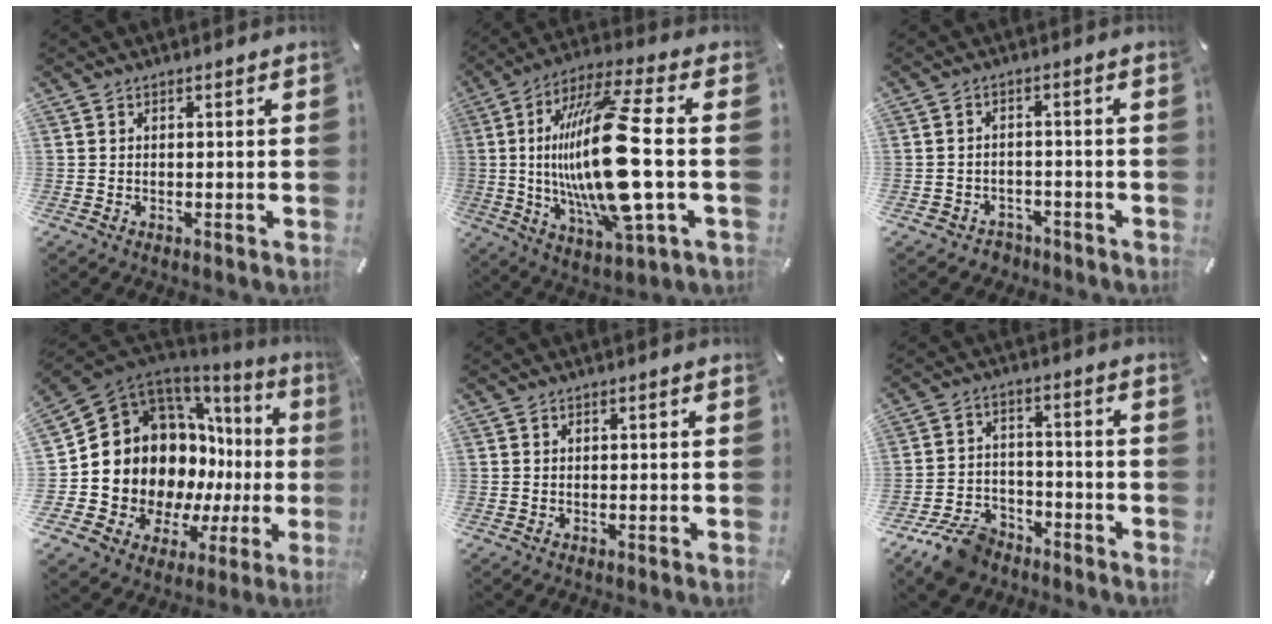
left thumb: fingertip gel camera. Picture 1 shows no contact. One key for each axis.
{"total": 25.4, "fx": -0.3, "fy": 6.4, "fz": 24.5, "tx": -0.506, "ty": -0.020, "tz": -0.016}
{"total": 3.1, "fx": -2.1, "fy": 2.3, "fz": 0.3, "tx": -0.006, "ty": 0.011, "tz": -0.043}
{"total": 17.4, "fx": 1.7, "fy": 14.2, "fz": 9.9, "tx": -0.150, "ty": -0.070, "tz": 0.070}
{"total": 0.0}
{"total": 10.2, "fx": -7.4, "fy": 5.6, "fz": 4.2, "tx": -0.076, "ty": 0.046, "tz": -0.135}